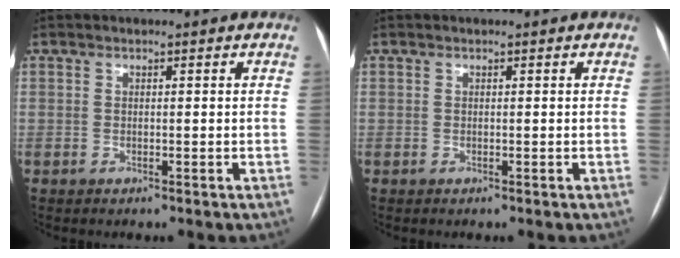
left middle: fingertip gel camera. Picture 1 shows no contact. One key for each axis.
{"total": 0.0}